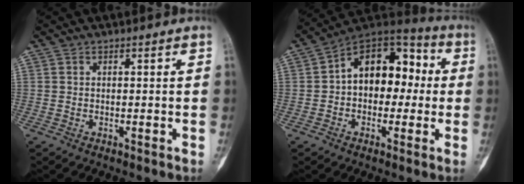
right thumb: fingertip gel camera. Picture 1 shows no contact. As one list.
[{"total": 15.7, "force": [1.0, 10.5, 11.7], "torque": [-0.124, 0.049, 0.002]}]